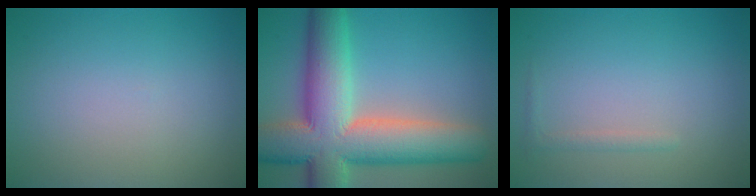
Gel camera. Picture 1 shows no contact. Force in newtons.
{"total": 13.3, "press": 13.3, "slide": 0.8}
{"total": 0.8, "press": 0.8, "slide": 0.0}